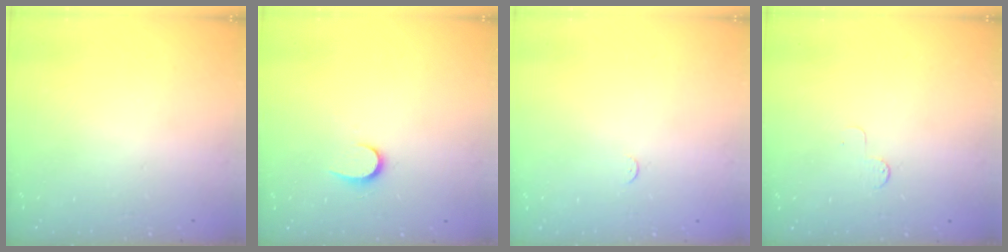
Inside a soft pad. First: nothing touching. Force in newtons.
{"total": 5.6, "press": 5.5, "slide": 0.6}
{"total": 2.3, "press": 2.3, "slide": 0.3}
{"total": 2.6, "press": 2.6, "slide": 0.3}